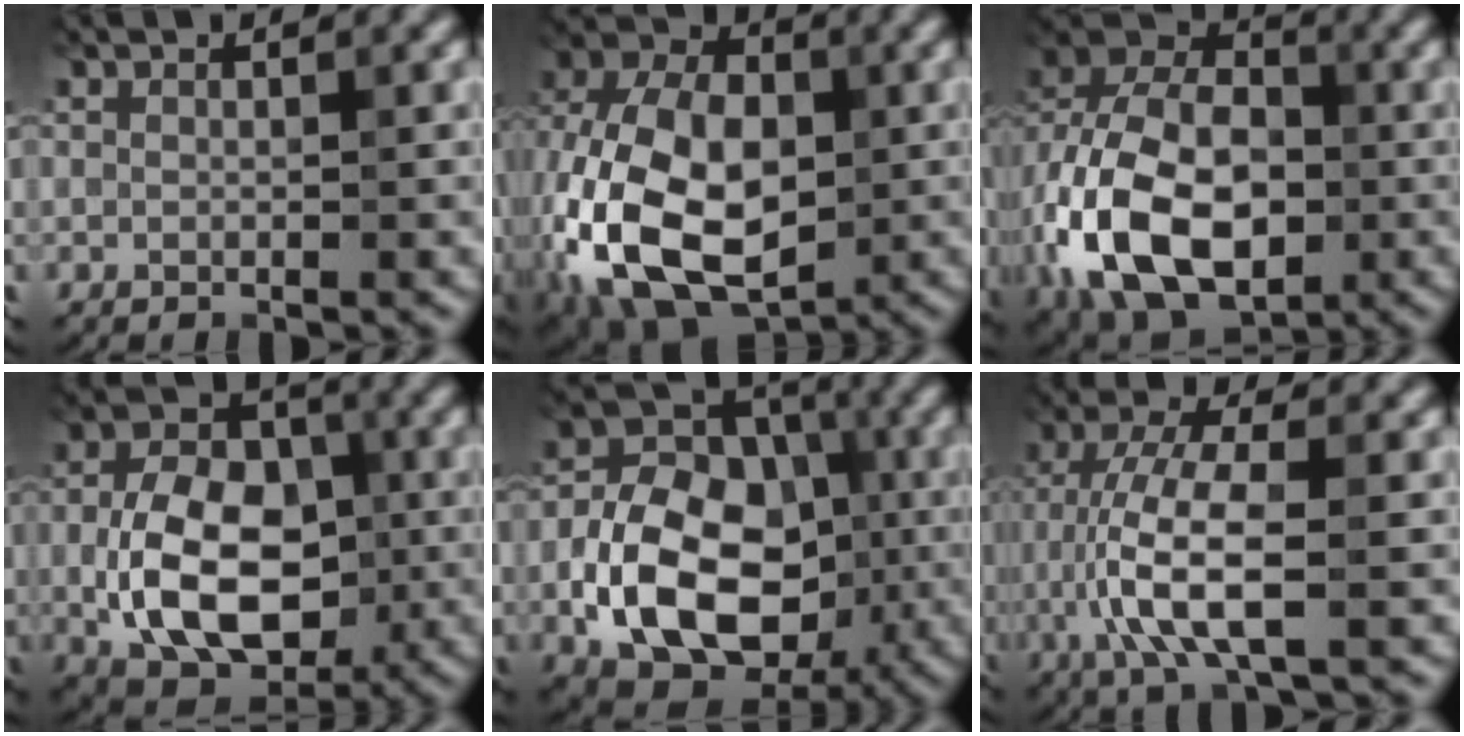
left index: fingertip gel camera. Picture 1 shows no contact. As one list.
[{"total": 15.2, "force": [-3.9, 9.6, 11.2], "torque": [-0.233, -0.001, -0.084]}, {"total": 15.5, "force": [-4.4, 9.8, 11.1], "torque": [-0.228, -0.006, -0.097]}, {"total": 10.5, "force": [-1.4, 7.0, 7.7], "torque": [-0.149, -0.007, -0.022]}, {"total": 12.8, "force": [-3.6, 8.7, 8.6], "torque": [-0.157, -0.011, -0.071]}, {"total": 7.2, "force": [-1.6, 2.1, 6.7], "torque": [-0.144, 0.008, -0.033]}]